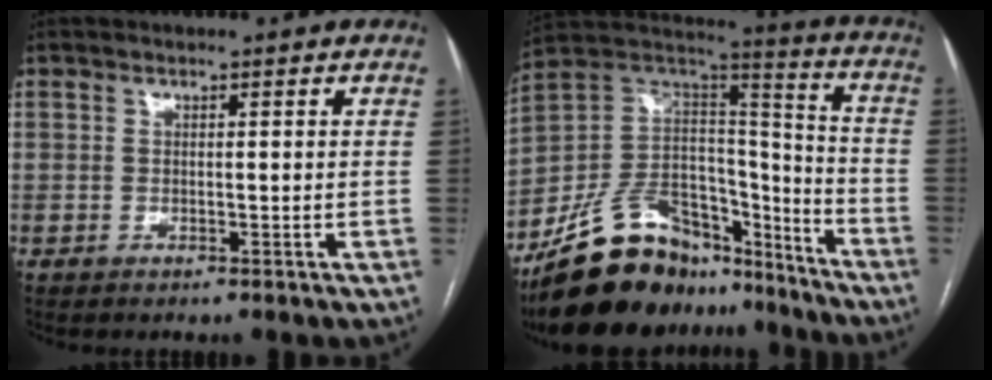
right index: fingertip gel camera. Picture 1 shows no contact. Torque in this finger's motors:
{"motor_torque": [-0.35, -0.73, -0.63, -0.21]}